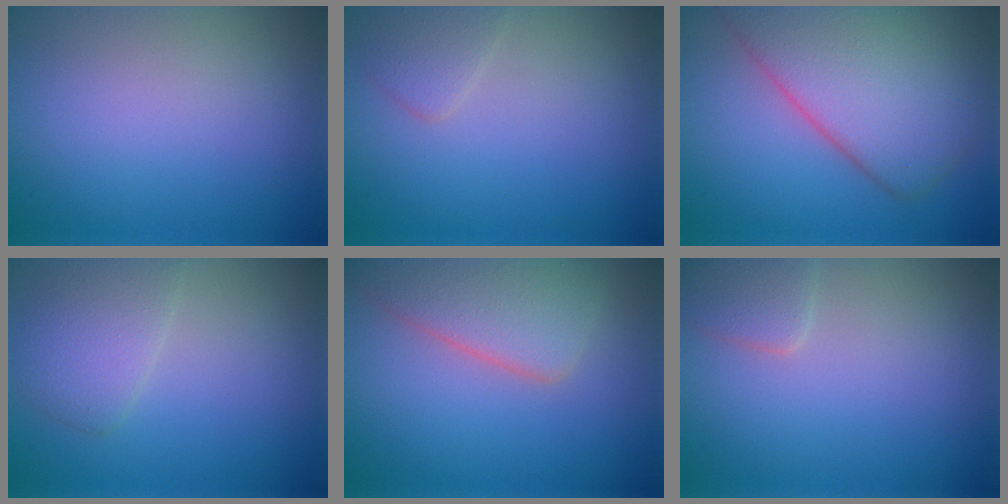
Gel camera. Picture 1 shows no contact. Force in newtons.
{"total": 1.6, "press": 1.6, "slide": 0.1}
{"total": 9.2, "press": 9.2, "slide": 0.4}
{"total": 3.2, "press": 3.2, "slide": 0.2}
{"total": 5.6, "press": 5.6, "slide": 0.2}
{"total": 2.1, "press": 2.0, "slide": 0.2}